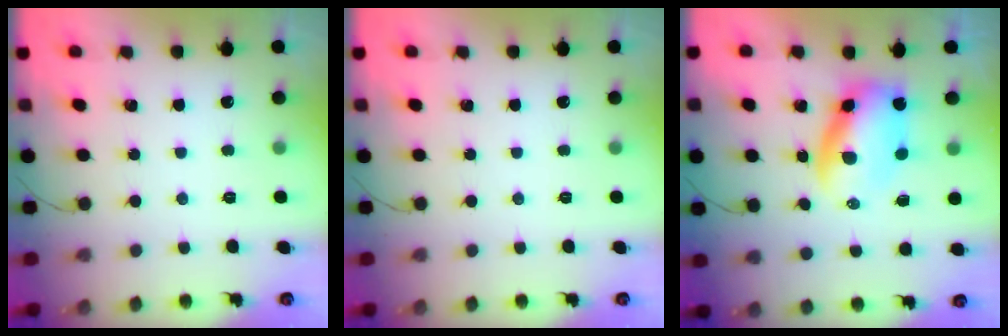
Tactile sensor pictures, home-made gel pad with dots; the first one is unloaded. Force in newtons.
{"total": 0.0}
{"total": 6.0, "press": 5.7, "slide": 1.8}